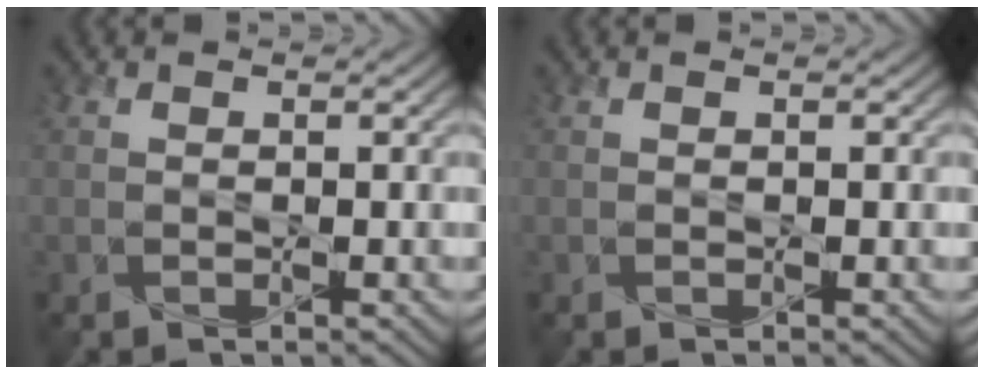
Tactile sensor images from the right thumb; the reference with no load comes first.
{"total": 0.0}